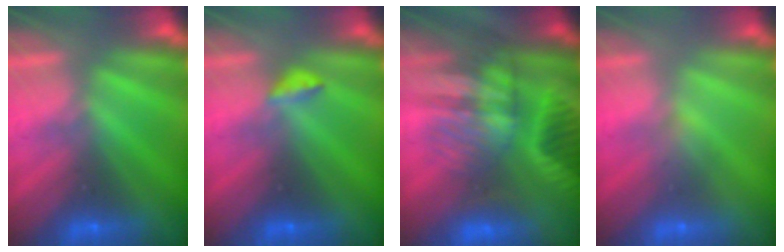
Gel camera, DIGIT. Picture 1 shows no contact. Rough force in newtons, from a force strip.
{"total": 2.8}
{"total": 9.3}
{"total": 2.8}